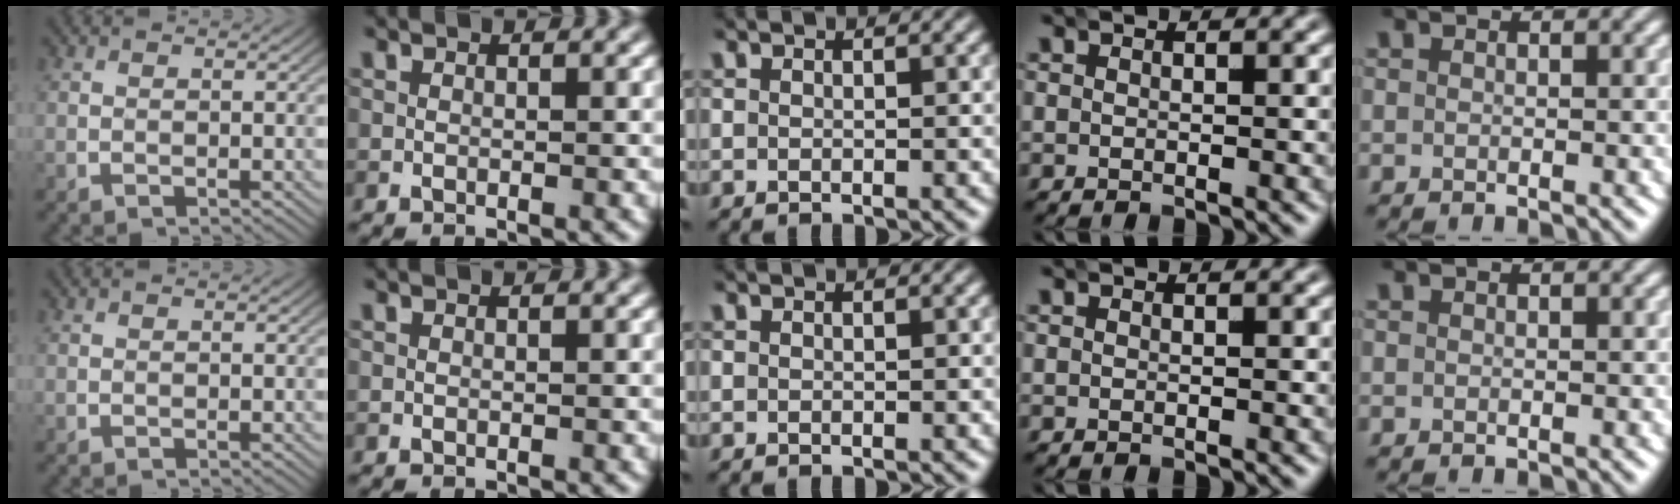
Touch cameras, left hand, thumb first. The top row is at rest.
{}